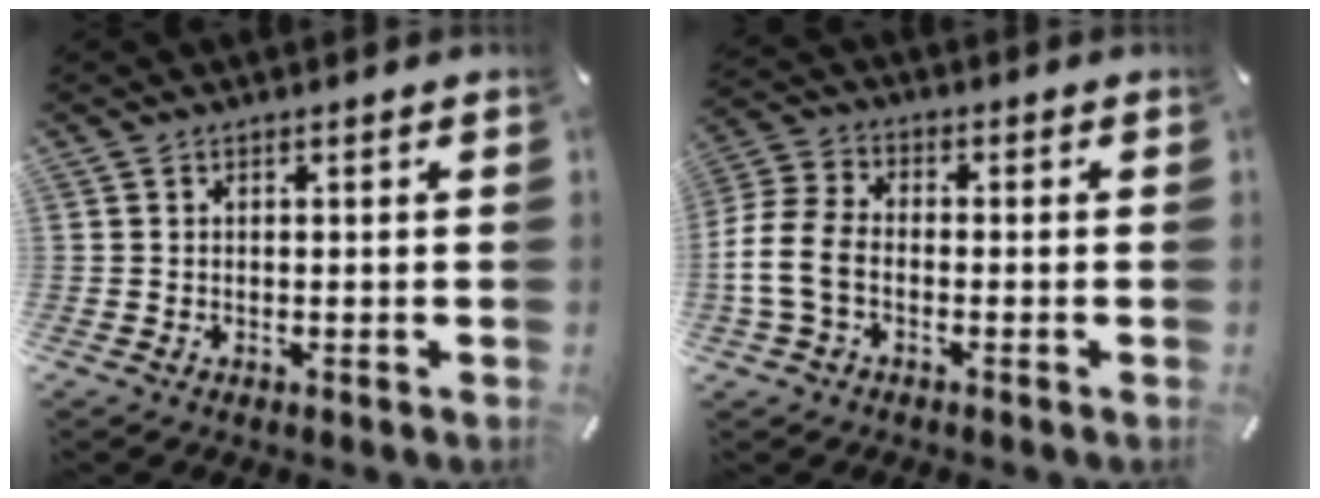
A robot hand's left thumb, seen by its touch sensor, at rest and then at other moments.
{"total": 8.8, "force": [-2.7, 5.8, 6.0], "torque": [-0.140, 0.008, -0.052]}